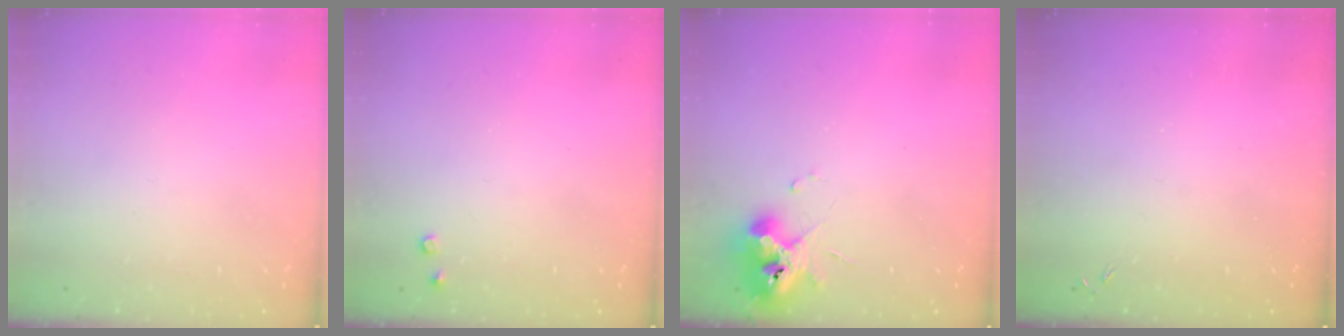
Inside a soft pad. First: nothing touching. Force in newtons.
{"total": 2.8, "press": 2.8, "slide": 0.5}
{"total": 12.1, "press": 12.0, "slide": 0.9}
{"total": 0.0}